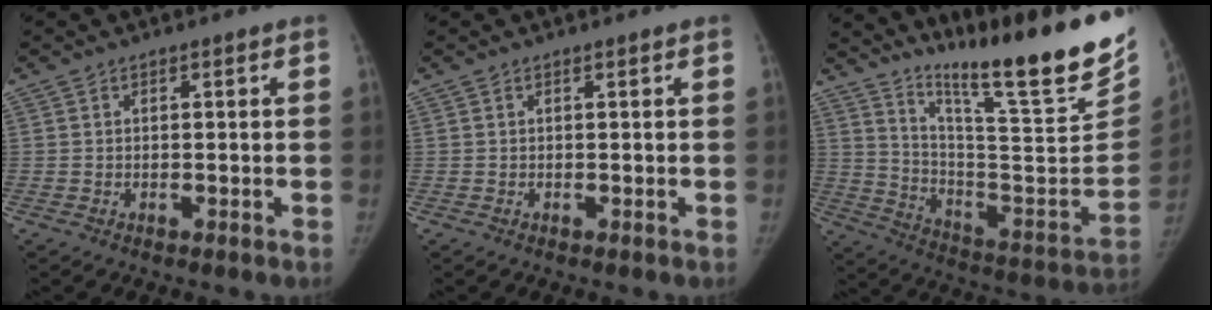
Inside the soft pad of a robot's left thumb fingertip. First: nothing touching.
{"total": 0.0}
{"total": 28.8, "force": [22.4, 2.8, 17.8], "torque": [-0.253, -0.157, 0.339]}